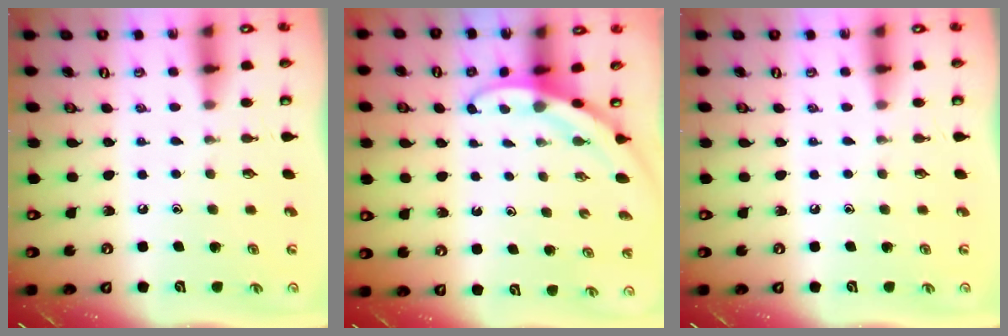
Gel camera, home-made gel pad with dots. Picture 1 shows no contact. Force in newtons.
{"total": 3.1, "press": 3.1, "slide": 0.1}
{"total": 0.0}